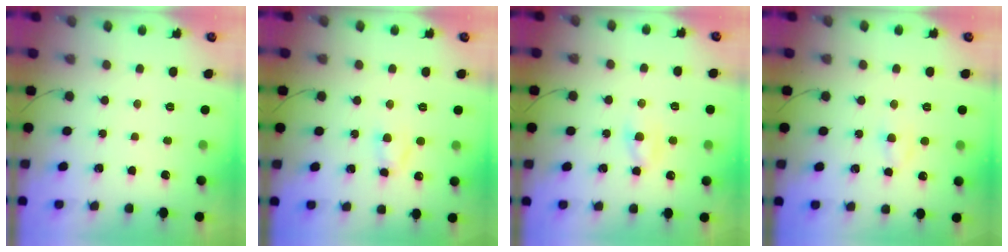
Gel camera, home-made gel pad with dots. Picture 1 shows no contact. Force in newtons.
{"total": 4.0, "press": 3.8, "slide": 1.1}
{"total": 3.3, "press": 3.1, "slide": 1.1}
{"total": 2.6, "press": 2.4, "slide": 1.0}